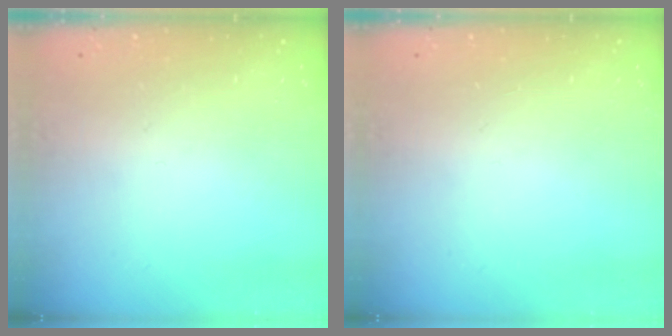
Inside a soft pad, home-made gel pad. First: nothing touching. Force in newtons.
{"total": 0.0}